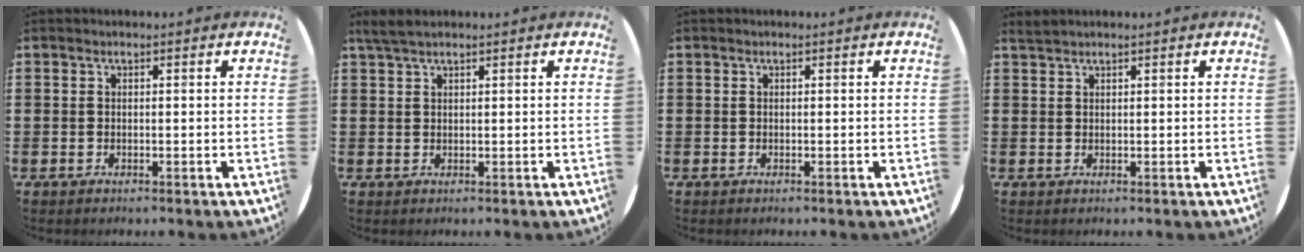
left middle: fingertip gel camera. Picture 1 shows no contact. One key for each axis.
{"total": 2.0, "fx": 1.7, "fy": 0.2, "fz": 1.1, "tx": -0.023, "ty": 0.004, "tz": 0.030}
{"total": 0.0}
{"total": 0.8, "fx": 0.8, "fy": -0.1, "fz": 0.0, "tx": -0.001, "ty": -0.001, "tz": 0.016}